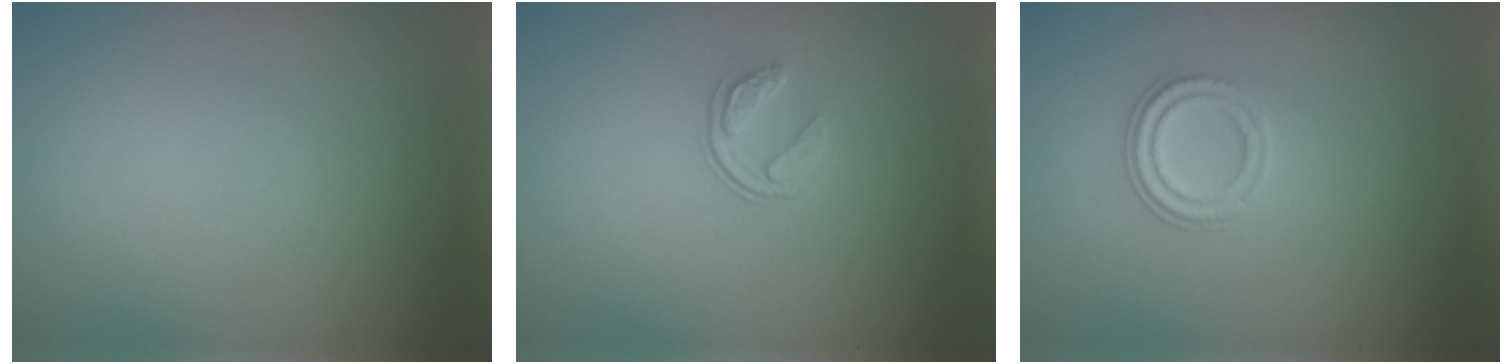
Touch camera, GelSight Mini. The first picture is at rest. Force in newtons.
{"total": 1.7, "press": 1.1, "slide": 1.3}
{"total": 2.4, "press": 2.3, "slide": 0.6}